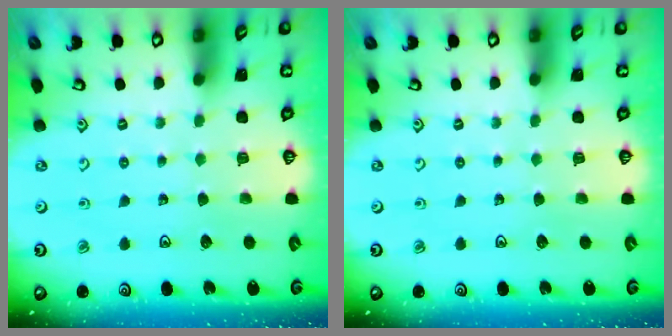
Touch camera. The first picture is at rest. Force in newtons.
{"total": 0.0}